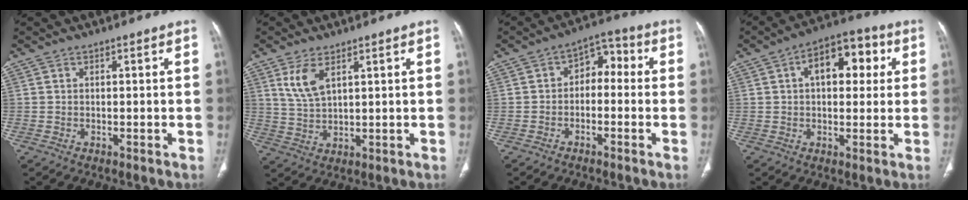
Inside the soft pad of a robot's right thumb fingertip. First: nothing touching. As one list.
[{"total": 5.6, "force": [2.9, 2.3, 4.2], "torque": [-0.087, -0.013, 0.071]}, {"total": 6.2, "force": [-0.6, 4.2, 4.4], "torque": [-0.040, 0.037, -0.024]}, {"total": 11.8, "force": [3.2, 6.6, 9.2], "torque": [-0.102, 0.021, 0.040]}]